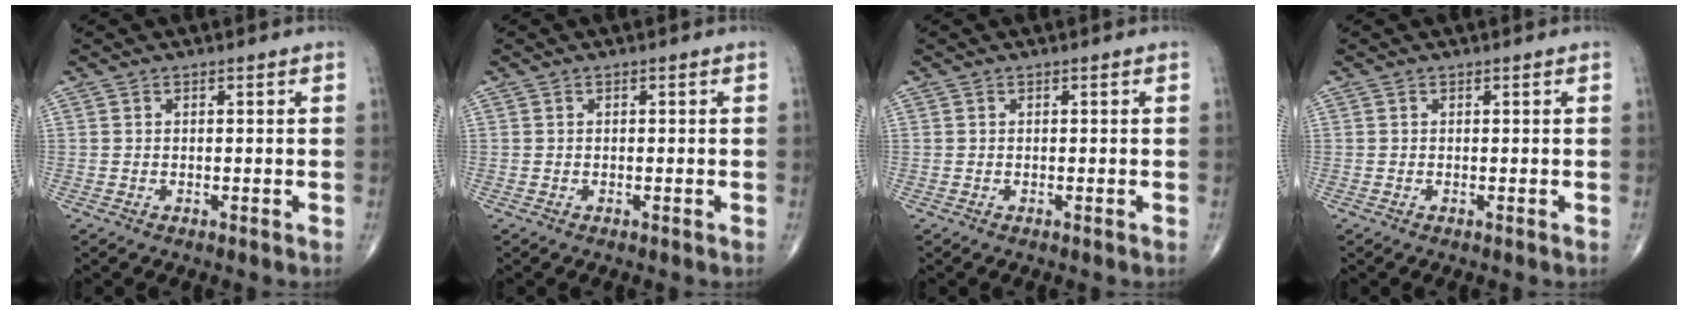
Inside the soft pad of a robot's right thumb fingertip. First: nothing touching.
{"total": 0.0}
{"total": 0.0}
{"total": 0.0}